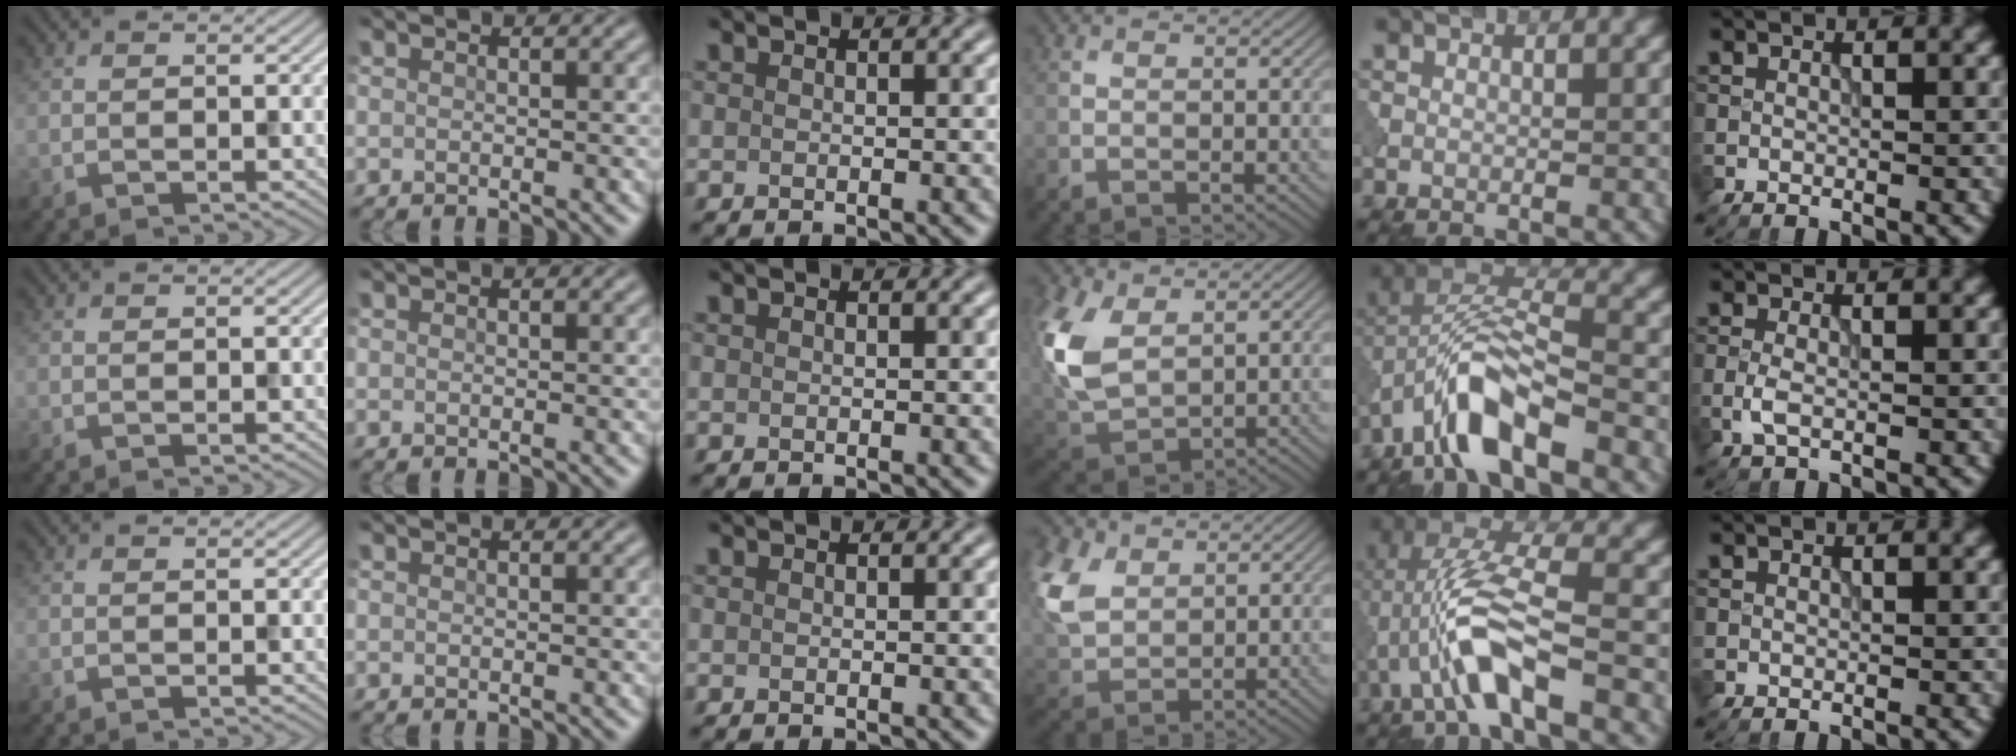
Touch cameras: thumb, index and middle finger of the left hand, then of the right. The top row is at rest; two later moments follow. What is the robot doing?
{"motion": "wipe", "object": "makeup brush"}